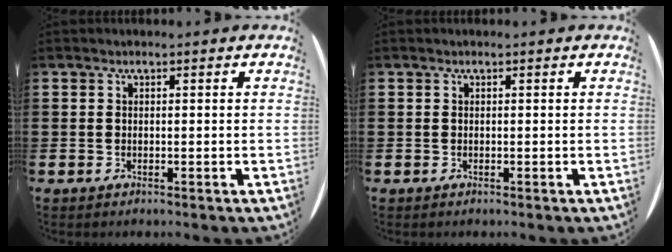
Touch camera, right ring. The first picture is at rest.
{"total": 0.0}